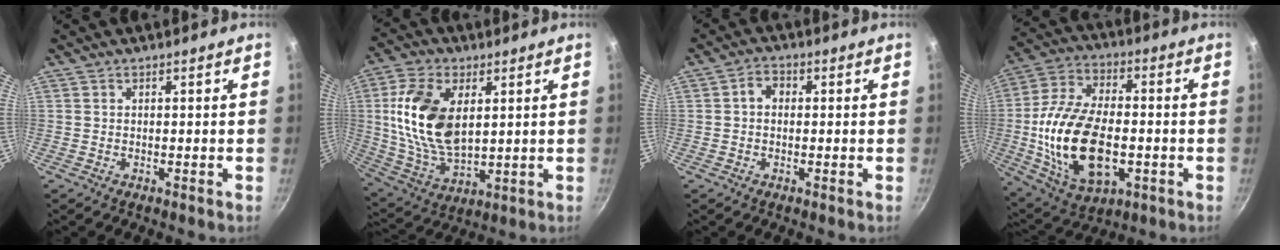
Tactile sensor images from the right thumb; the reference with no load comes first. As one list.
[{"total": 17.2, "force": [3.4, 10.0, 13.5], "torque": [-0.249, -0.012, 0.074]}, {"total": 3.2, "force": [0.2, 2.5, 2.0], "torque": [-0.024, 0.010, -0.003]}, {"total": 21.8, "force": [-3.2, 12.3, 17.8], "torque": [-0.336, 0.017, -0.050]}]